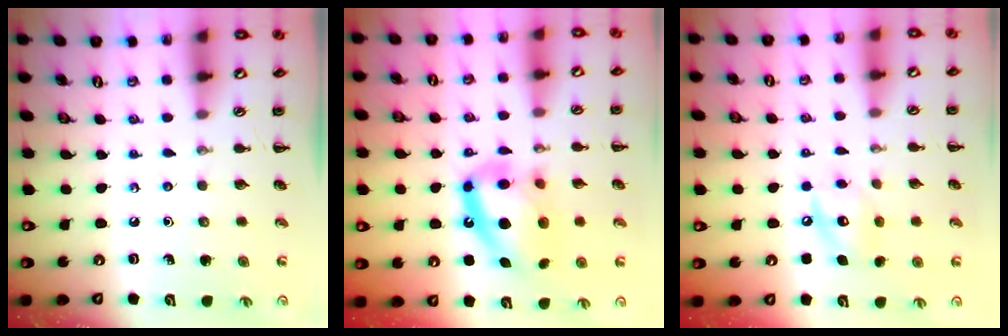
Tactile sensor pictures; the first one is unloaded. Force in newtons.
{"total": 15.2, "press": 14.7, "slide": 3.8}
{"total": 9.0, "press": 8.9, "slide": 1.1}